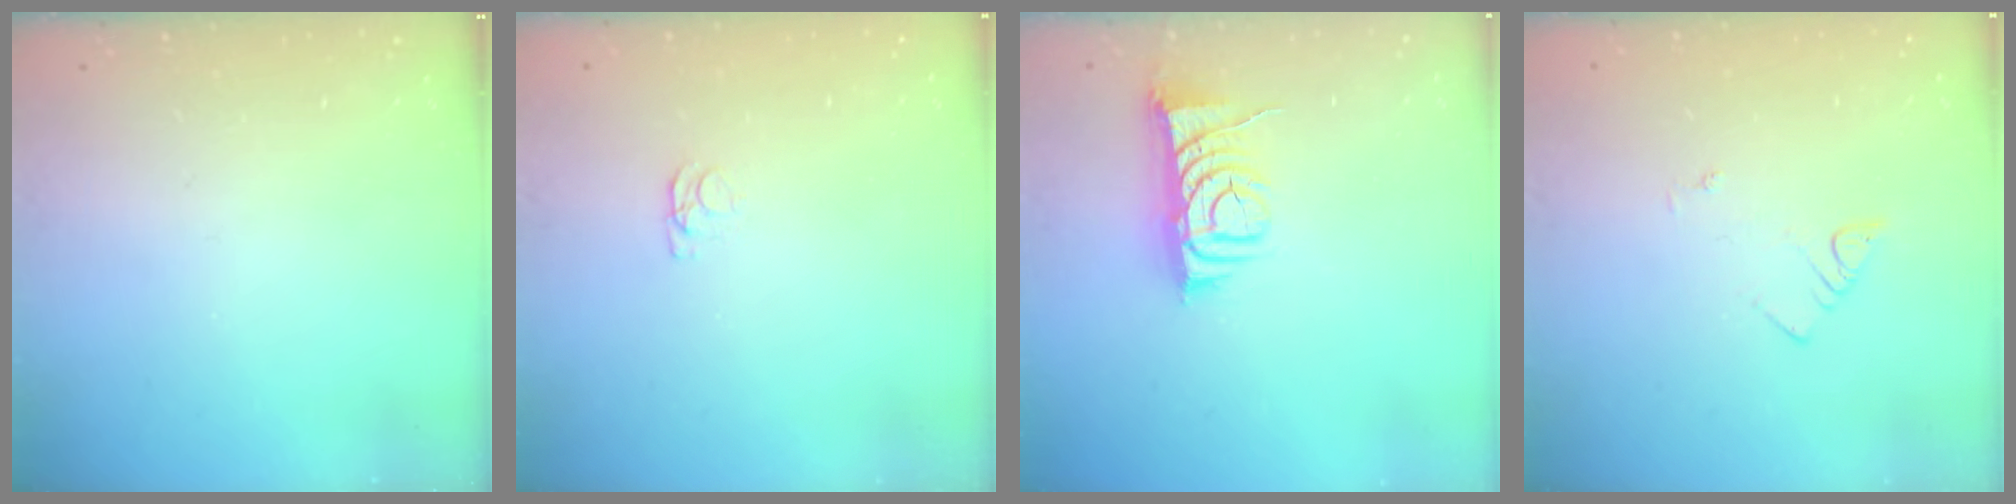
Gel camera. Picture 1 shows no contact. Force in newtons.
{"total": 1.2, "press": 1.1, "slide": 0.3}
{"total": 8.3, "press": 8.2, "slide": 1.0}
{"total": 2.1, "press": 2.1, "slide": 0.4}